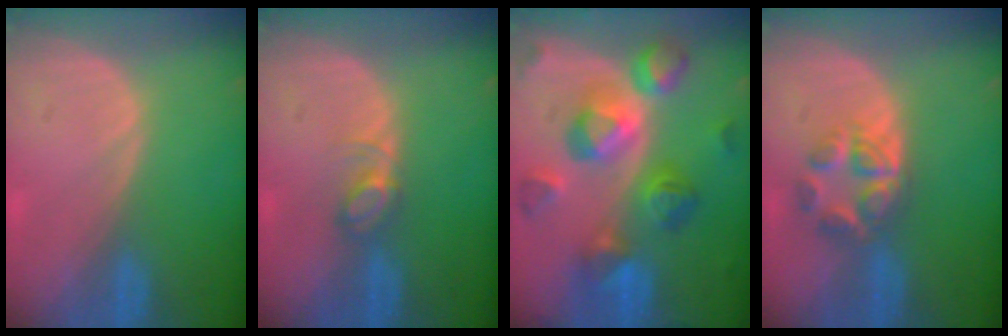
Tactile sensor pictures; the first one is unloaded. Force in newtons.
{"total": 2.8, "press": 2.8, "slide": 0.4}
{"total": 11.1, "press": 11.1, "slide": 0.9}
{"total": 5.6, "press": 5.3, "slide": 2.0}